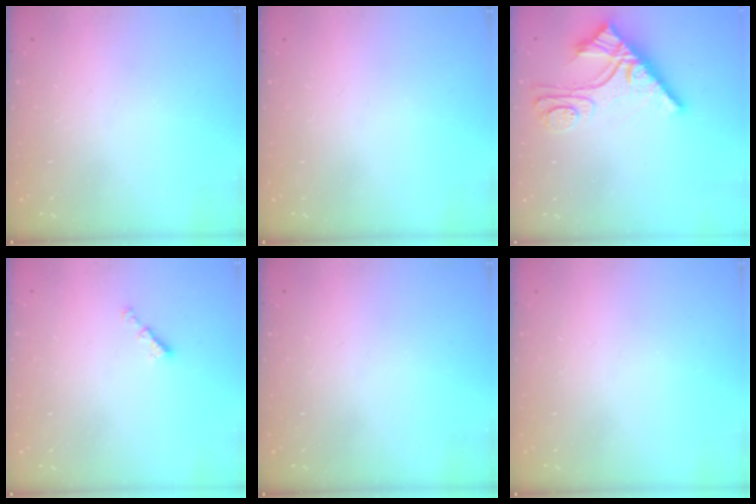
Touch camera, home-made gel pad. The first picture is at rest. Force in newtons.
{"total": 0.0}
{"total": 12.5, "press": 12.5, "slide": 0.7}
{"total": 2.1, "press": 2.1, "slide": 0.4}
{"total": 0.0}
{"total": 0.0}